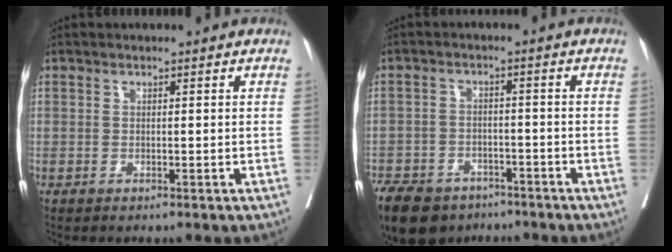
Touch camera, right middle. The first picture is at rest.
{"total": 12.0, "force": [-8.8, 6.7, 4.7], "torque": [-0.103, -0.004, -0.132]}